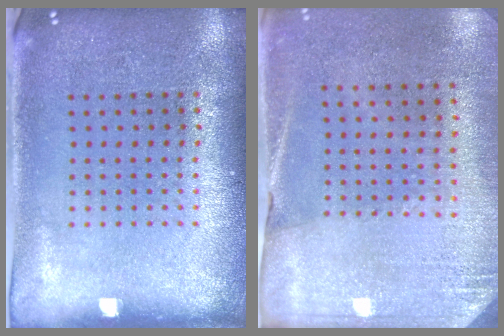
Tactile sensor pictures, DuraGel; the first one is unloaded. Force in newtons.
{"total": 2.7, "press": 2.4, "slide": 1.2}